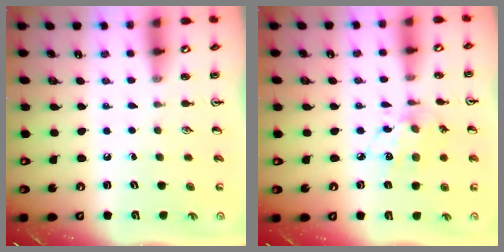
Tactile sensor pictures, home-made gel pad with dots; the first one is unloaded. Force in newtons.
{"total": 8.1, "press": 8.1, "slide": 0.4}